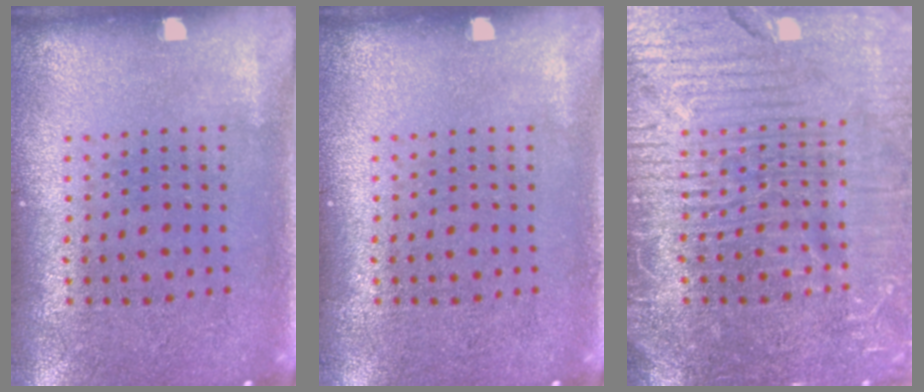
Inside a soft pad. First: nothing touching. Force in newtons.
{"total": 0.0}
{"total": 7.2, "press": 7.2, "slide": 0.9}